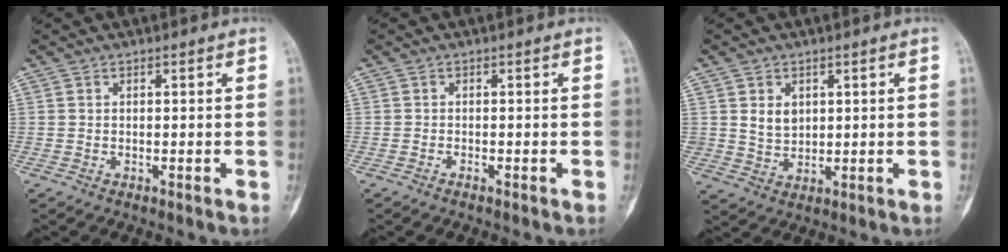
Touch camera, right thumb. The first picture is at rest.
{"total": 0.7, "force": [-0.5, 0.2, 0.4], "torque": [-0.011, 0.002, -0.008]}
{"total": 4.4, "force": [1.4, 3.4, 2.5], "torque": [-0.028, -0.013, 0.034]}